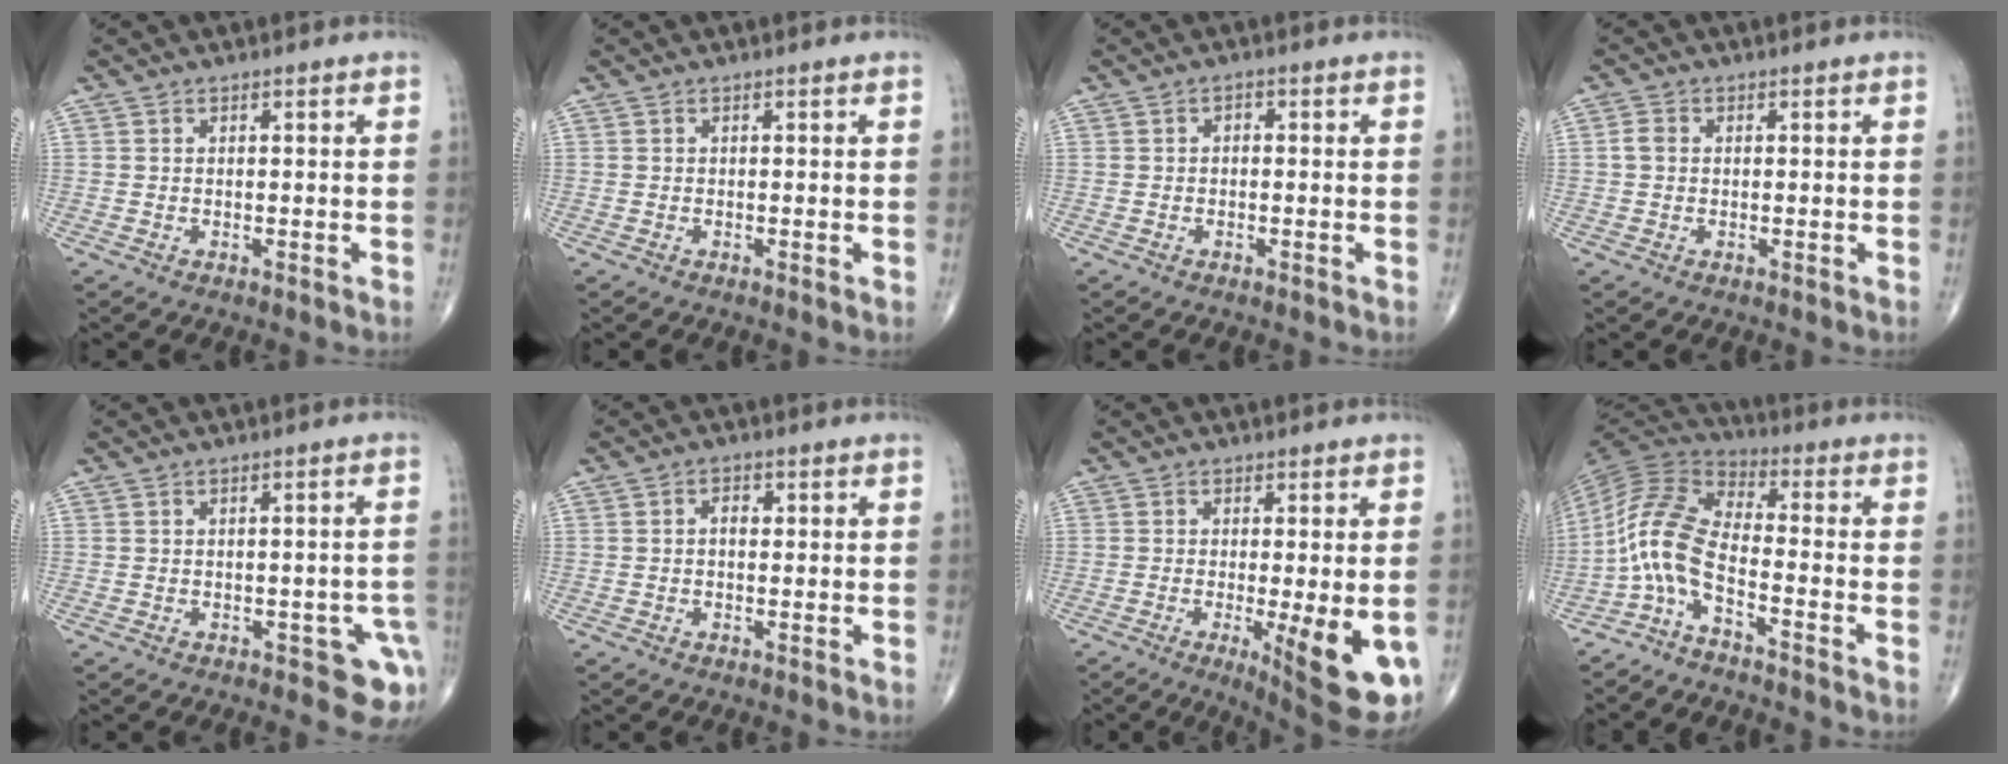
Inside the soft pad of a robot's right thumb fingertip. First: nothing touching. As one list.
[{"total": 0.0}, {"total": 1.1, "force": [0.0, 0.8, 0.7], "torque": [-0.005, 0.005, -0.005]}, {"total": 1.9, "force": [0.0, 1.5, 1.2], "torque": [-0.022, 0.005, -0.002]}, {"total": 6.4, "force": [-2.7, 3.0, 4.9], "torque": [-0.030, 0.008, -0.028]}, {"total": 2.1, "force": [0.2, 1.4, 1.5], "torque": [-0.020, 0.008, 0.001]}, {"total": 12.4, "force": [-3.5, 3.0, 11.5], "torque": [-0.140, -0.023, -0.041]}, {"total": 9.6, "force": [-4.5, 3.0, 7.9], "torque": [-0.177, 0.063, -0.105]}]